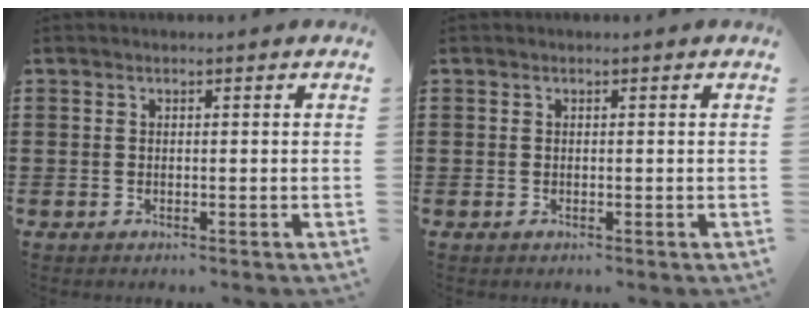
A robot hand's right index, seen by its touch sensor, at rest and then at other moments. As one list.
[{"total": 0.0}]